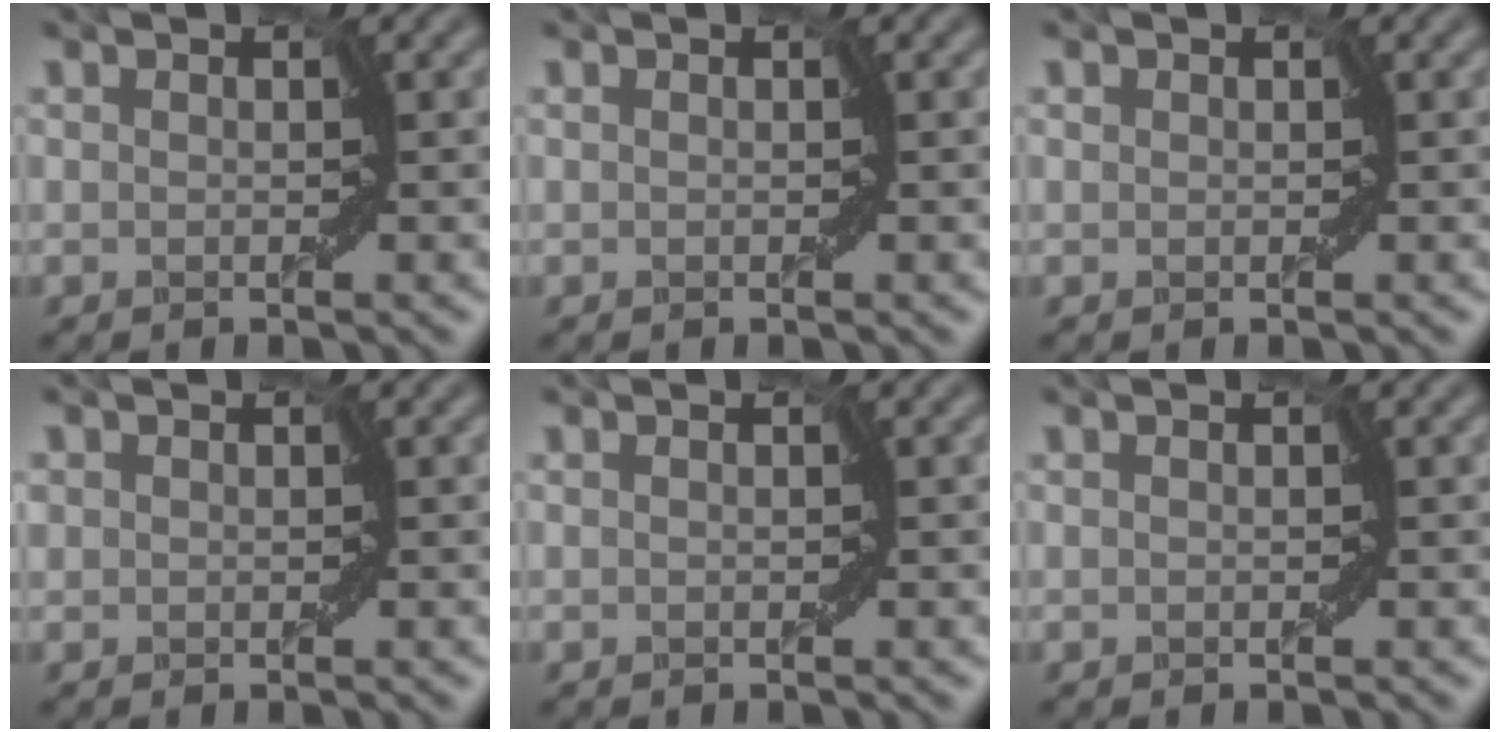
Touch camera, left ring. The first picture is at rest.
{"total": 0.0}
{"total": 0.6, "force": [0.3, 0.5, 0.2], "torque": [-0.004, 0.004, -0.004]}
{"total": 0.8, "force": [0.4, 0.6, 0.2], "torque": [-0.003, 0.003, -0.005]}
{"total": 0.0}
{"total": 0.0}